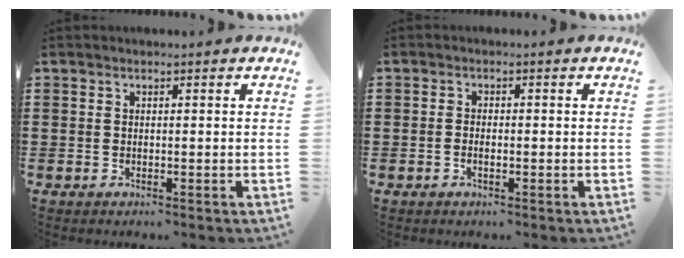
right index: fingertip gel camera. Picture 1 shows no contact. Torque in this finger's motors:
{"motor_torque": [0.14, 1.86, -0.02, -0.03]}